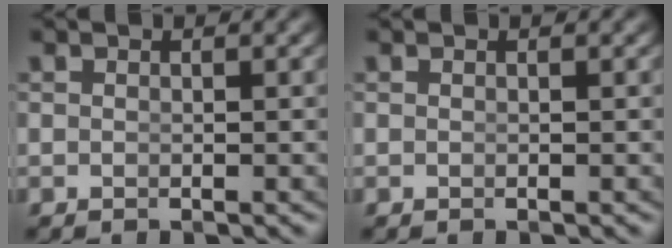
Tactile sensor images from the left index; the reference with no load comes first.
{"total": 0.0}